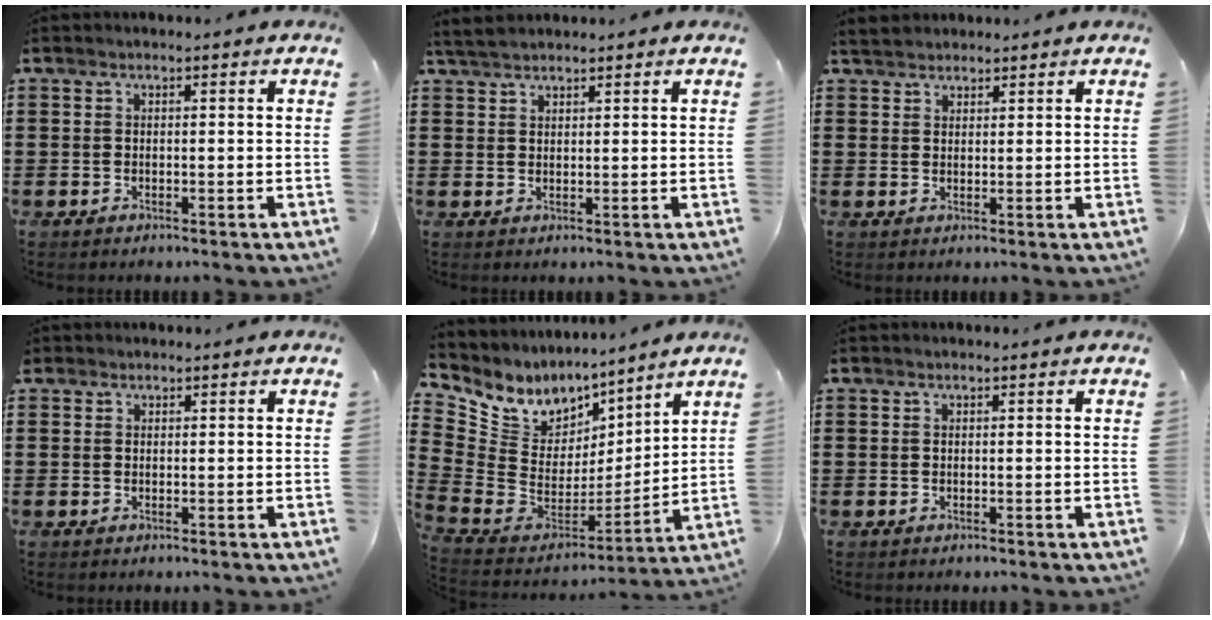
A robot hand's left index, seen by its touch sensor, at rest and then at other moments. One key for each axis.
{"total": 2.5, "fx": 2.4, "fy": 0.5, "fz": 0.7, "tx": -0.019, "ty": 0.004, "tz": 0.046}
{"total": 2.0, "fx": 1.9, "fy": 0.7, "fz": -0.1, "tx": -0.004, "ty": 0.007, "tz": 0.038}
{"total": 0.6, "fx": 0.5, "fy": 0.4, "fz": 0.0, "tx": -0.002, "ty": 0.003, "tz": 0.009}
{"total": 6.8, "fx": 5.1, "fy": 4.5, "fz": 0.8, "tx": -0.068, "ty": -0.051, "tz": 0.095}
{"total": 0.0}